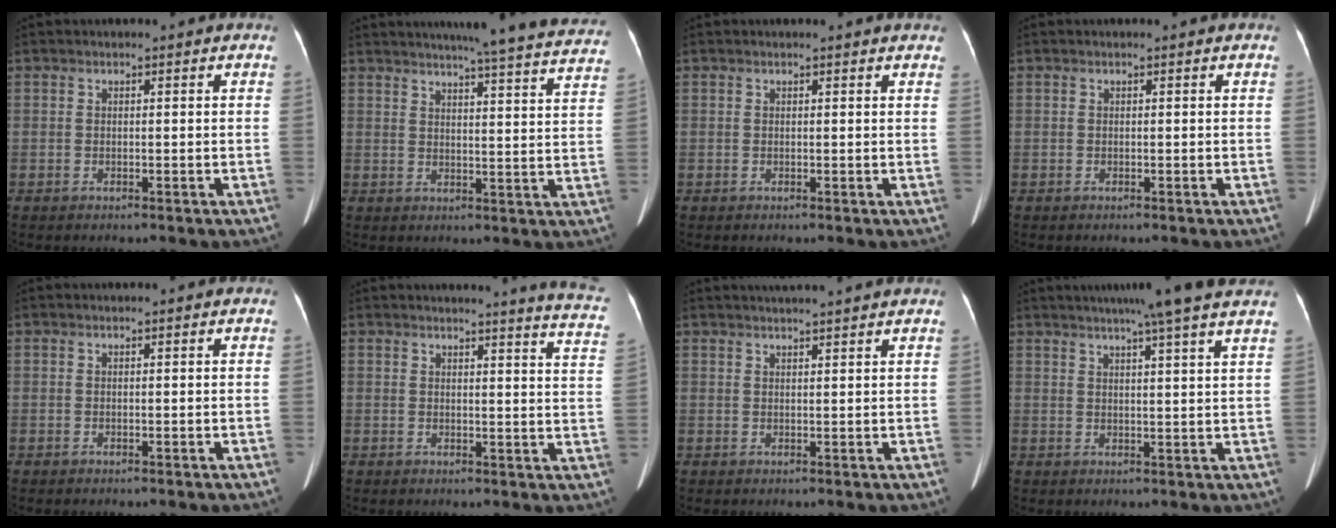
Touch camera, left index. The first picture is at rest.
{"total": 24.8, "force": [23.0, 0.6, 9.3], "torque": [-0.129, -0.057, 0.260]}
{"total": 3.2, "force": [3.0, 0.3, 0.9], "torque": [-0.014, 0.002, 0.017]}
{"total": 0.0}
{"total": 0.0}
{"total": 10.7, "force": [10.2, -0.8, 3.4], "torque": [-0.025, -0.075, 0.083]}
{"total": 7.2, "force": [6.5, -0.5, 2.9], "torque": [-0.043, 0.028, 0.079]}
{"total": 12.4, "force": [10.0, -1.1, 7.2], "torque": [-0.109, 0.014, 0.116]}